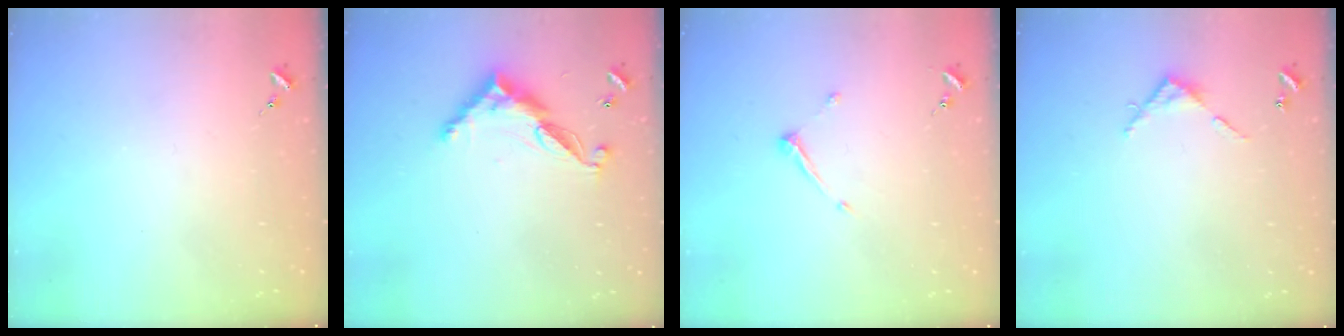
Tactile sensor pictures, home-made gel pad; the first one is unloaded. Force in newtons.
{"total": 11.6, "press": 11.6, "slide": 0.3}
{"total": 6.7, "press": 6.7, "slide": 0.3}
{"total": 4.5, "press": 4.5, "slide": 0.4}